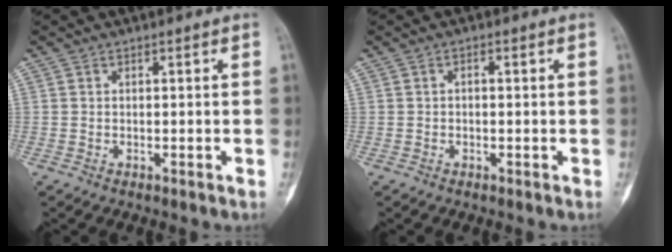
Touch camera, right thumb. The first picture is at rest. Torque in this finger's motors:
{"motor_torque": [-0.02, -0.01, 0.01, 0.39, -0.09]}